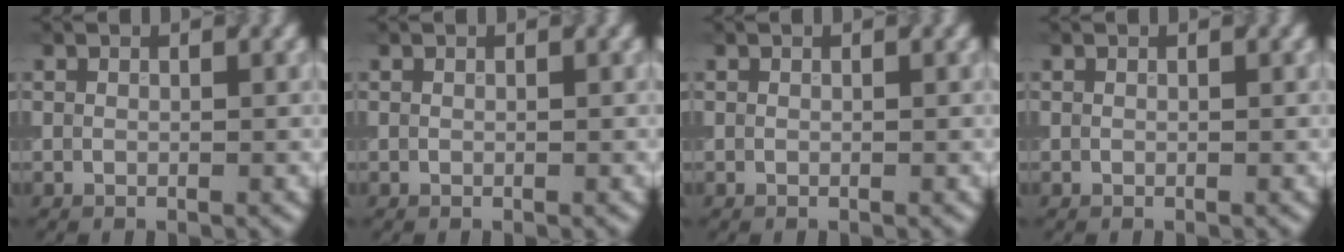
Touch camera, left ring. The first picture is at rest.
{"total": 0.0}
{"total": 0.0}
{"total": 0.0}